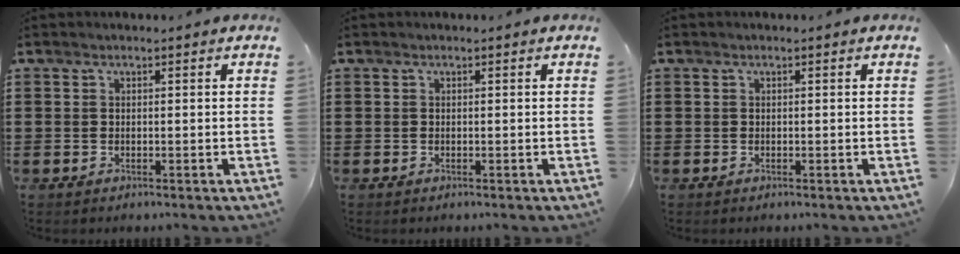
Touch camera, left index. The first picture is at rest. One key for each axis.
{"total": 0.0}
{"total": 0.0}